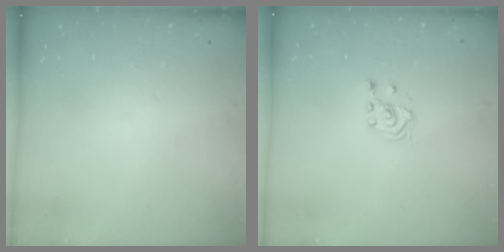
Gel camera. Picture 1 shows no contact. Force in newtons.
{"total": 2.1, "press": 2.0, "slide": 0.8}